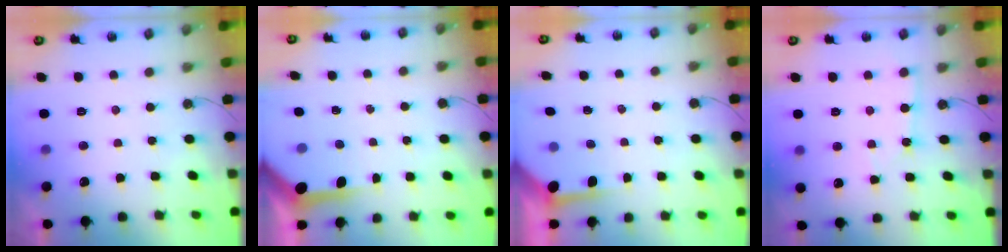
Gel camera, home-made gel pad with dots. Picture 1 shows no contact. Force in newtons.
{"total": 5.7, "press": 5.7, "slide": 0.3}
{"total": 3.6, "press": 3.6, "slide": 0.5}
{"total": 2.5, "press": 2.5, "slide": 0.3}